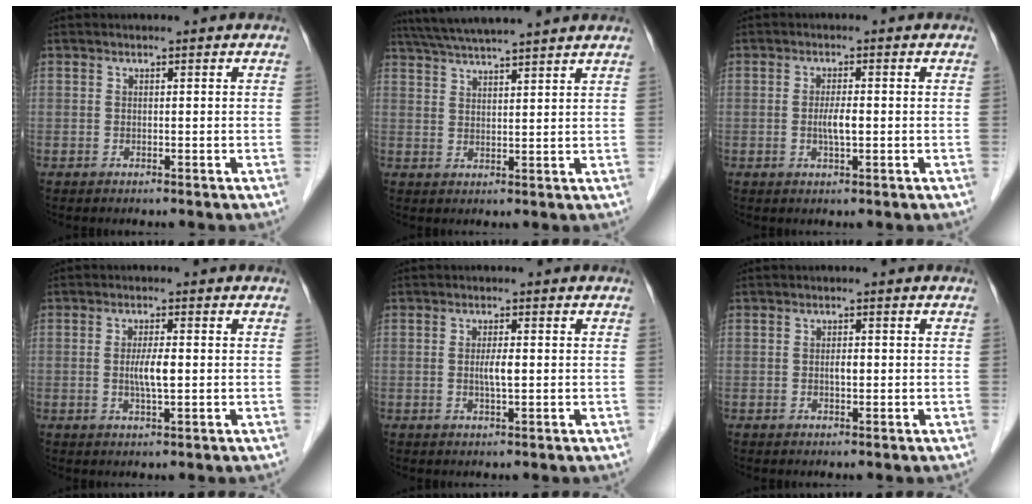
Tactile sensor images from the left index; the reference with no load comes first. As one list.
[{"total": 12.3, "force": [11.0, -0.2, 5.6], "torque": [-0.101, 0.036, 0.160]}, {"total": 3.0, "force": [-0.4, 0.3, 3.0], "torque": [-0.064, -0.005, -0.007]}, {"total": 3.5, "force": [-0.3, 0.4, 3.5], "torque": [-0.071, -0.005, -0.005]}, {"total": 2.3, "force": [-0.2, 0.2, 2.3], "torque": [-0.048, -0.003, -0.003]}, {"total": 1.3, "force": [-0.2, 0.5, 1.2], "torque": [-0.024, 0.000, -0.004]}]